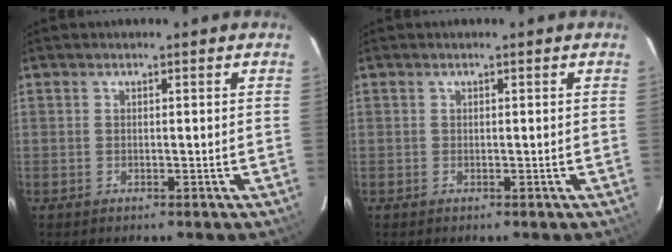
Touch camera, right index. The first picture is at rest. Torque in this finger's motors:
{"motor_torque": [-0.04, 0.00, 0.03, 0.01]}